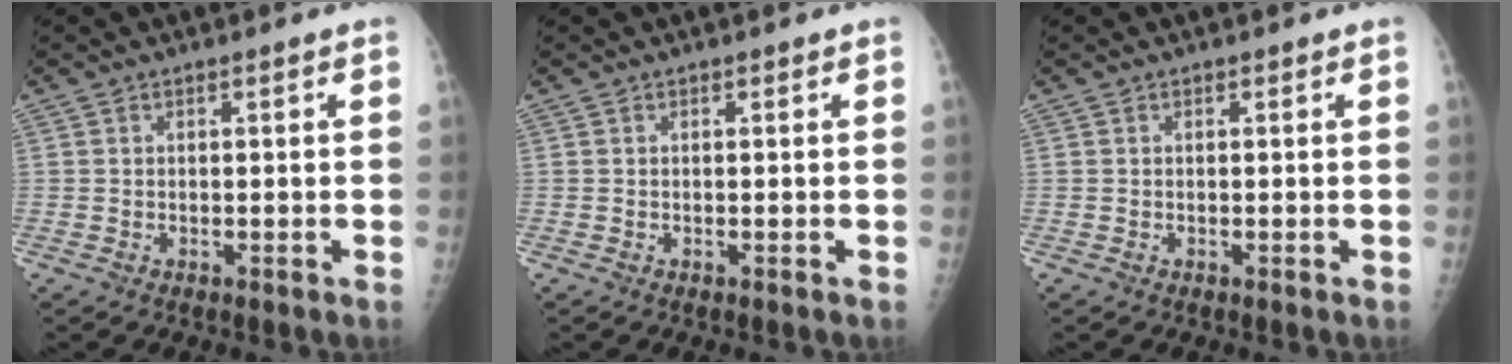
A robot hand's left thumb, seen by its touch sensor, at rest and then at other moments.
{"total": 0.0}
{"total": 0.0}